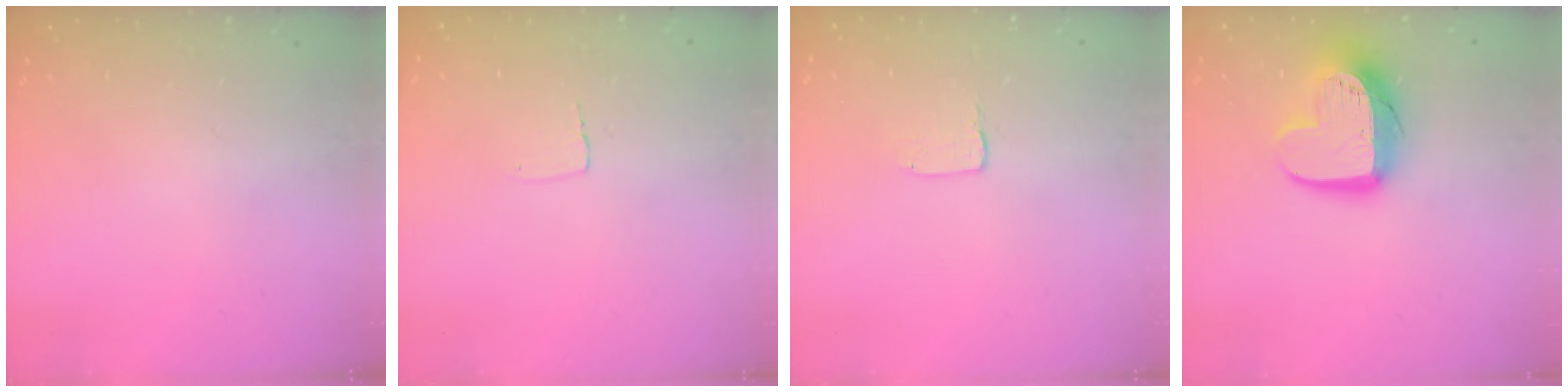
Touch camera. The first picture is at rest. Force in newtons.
{"total": 2.6, "press": 2.6, "slide": 0.1}
{"total": 1.0, "press": 1.0, "slide": 0.1}
{"total": 13.9, "press": 13.9, "slide": 1.0}